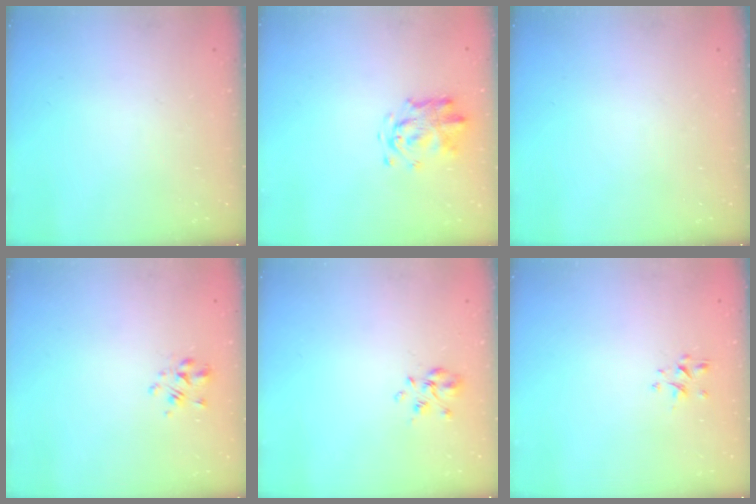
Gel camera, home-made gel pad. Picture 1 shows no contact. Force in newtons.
{"total": 3.8, "press": 3.7, "slide": 1.1}
{"total": 0.0}
{"total": 2.2, "press": 2.1, "slide": 0.6}
{"total": 3.8, "press": 3.7, "slide": 0.8}
{"total": 1.3, "press": 1.1, "slide": 0.6}